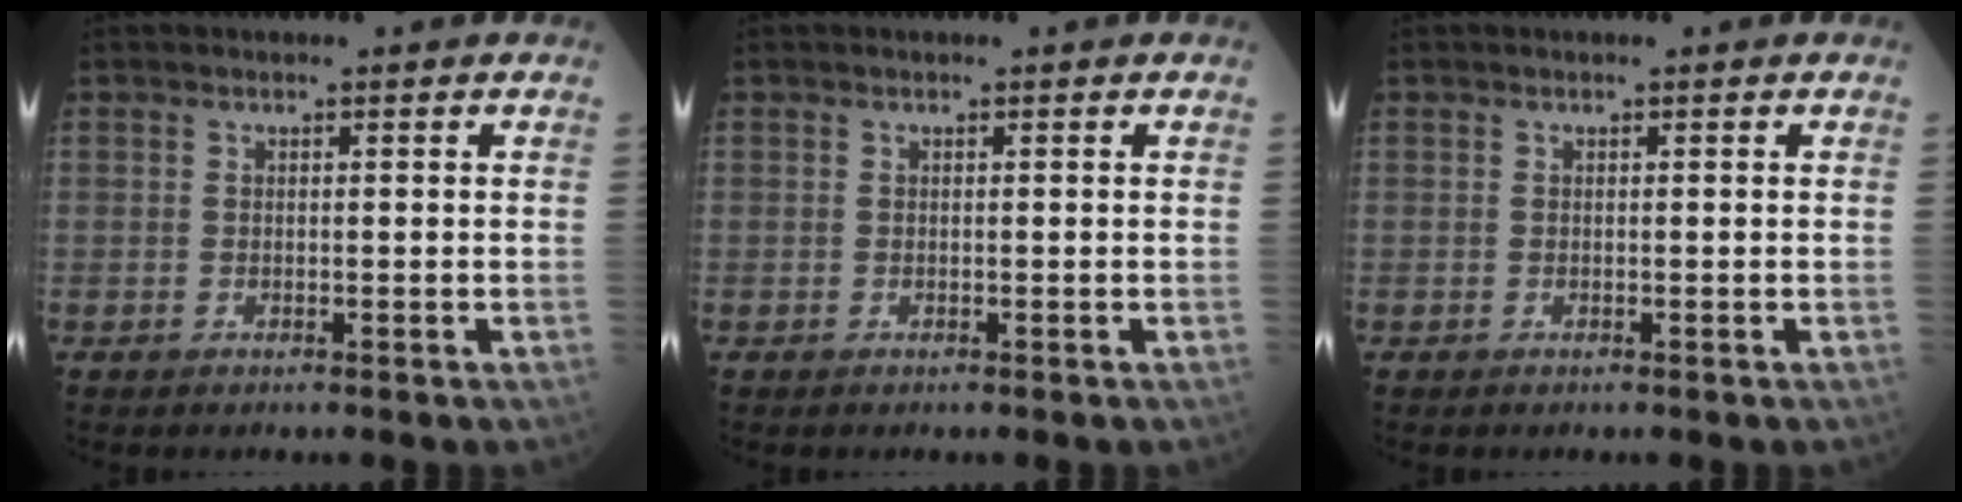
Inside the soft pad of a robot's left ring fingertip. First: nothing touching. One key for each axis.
{"total": 0.0}
{"total": 0.0}